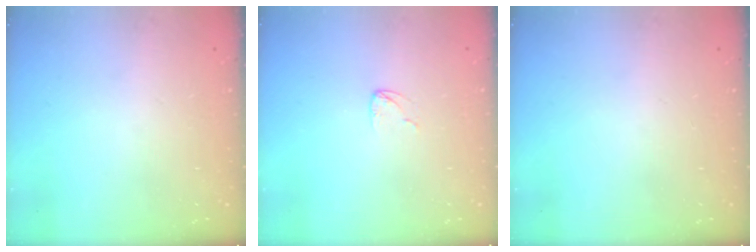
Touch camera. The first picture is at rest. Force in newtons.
{"total": 3.0, "press": 2.9, "slide": 0.2}
{"total": 0.0}